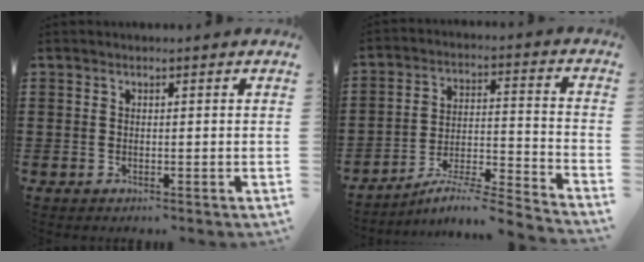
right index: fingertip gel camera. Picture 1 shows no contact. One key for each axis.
{"total": 5.6, "fx": -5.1, "fy": -0.2, "fz": 2.2, "tx": -0.036, "ty": -0.011, "tz": -0.100}